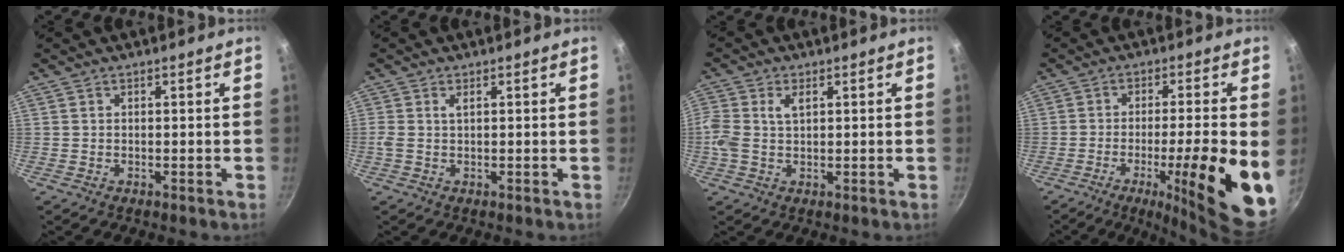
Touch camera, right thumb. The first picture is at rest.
{"total": 1.6, "force": [0.4, 0.6, 1.4], "torque": [-0.034, 0.002, 0.008]}
{"total": 5.2, "force": [0.9, 3.1, 4.1], "torque": [-0.092, 0.010, 0.014]}
{"total": 17.2, "force": [-4.3, 3.0, 16.3], "torque": [-0.221, 0.001, -0.062]}